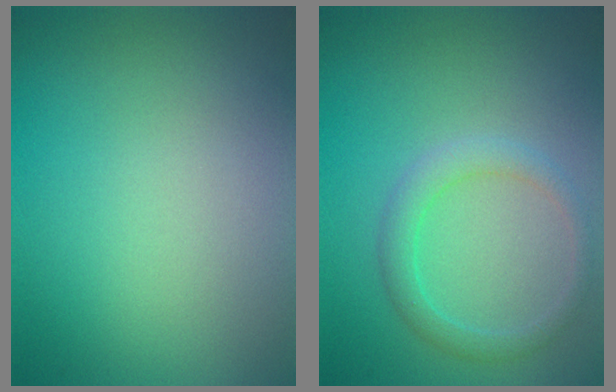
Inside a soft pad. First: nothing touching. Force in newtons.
{"total": 2.1, "press": 2.1, "slide": 0.1}